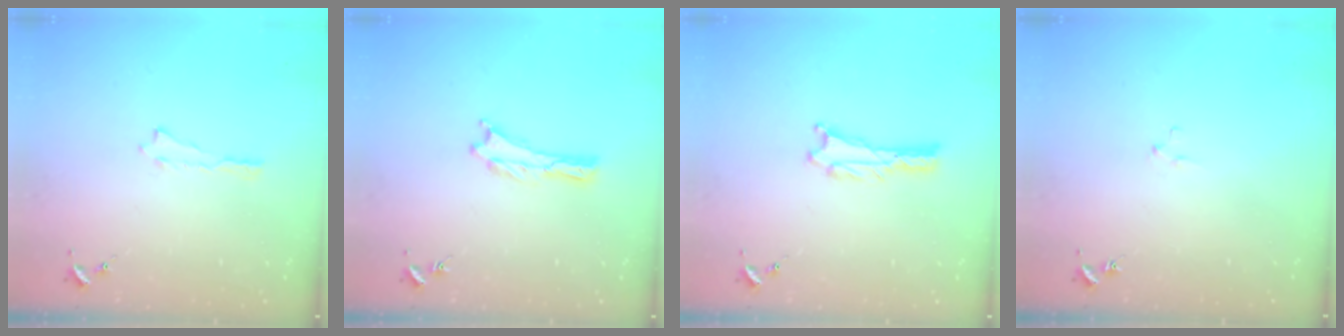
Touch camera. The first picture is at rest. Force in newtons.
{"total": 0.0}
{"total": 0.9, "press": 0.8, "slide": 0.1}
{"total": 1.8, "press": 1.8, "slide": 0.1}